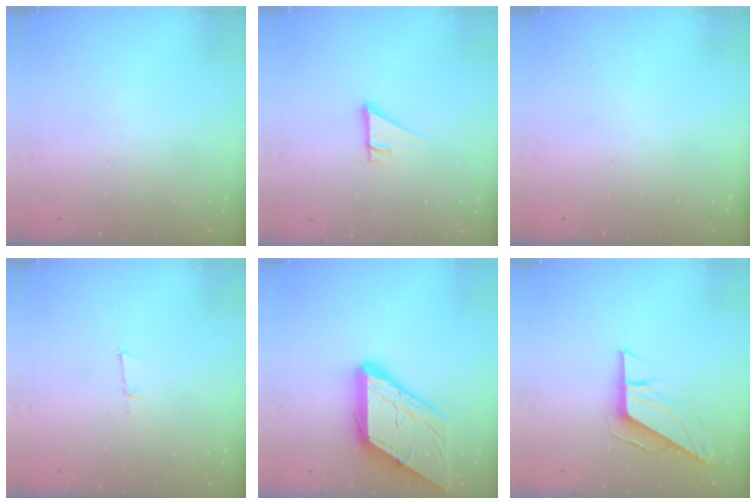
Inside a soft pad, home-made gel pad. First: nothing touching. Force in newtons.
{"total": 2.7, "press": 2.7, "slide": 0.0}
{"total": 0.0}
{"total": 4.2, "press": 4.0, "slide": 1.1}
{"total": 16.3, "press": 16.2, "slide": 1.9}
{"total": 9.1, "press": 9.1, "slide": 0.7}